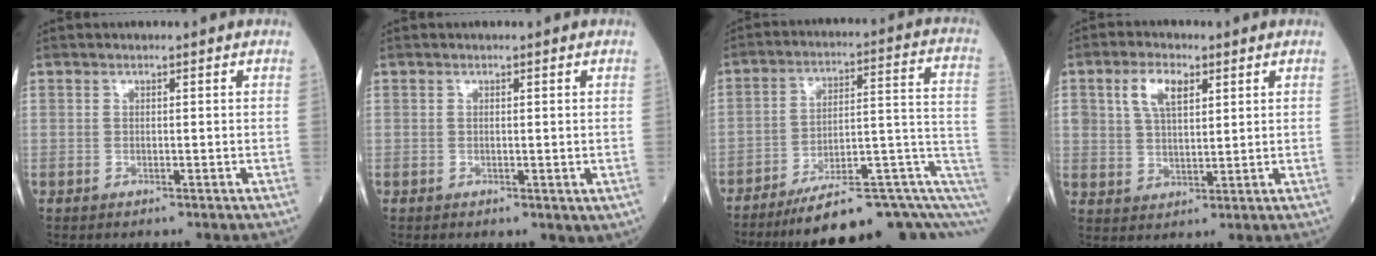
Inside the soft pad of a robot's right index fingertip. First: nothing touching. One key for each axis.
{"total": 1.2, "fx": 0.2, "fy": 0.7, "fz": 0.9, "tx": -0.013, "ty": -0.005, "tz": 0.008}
{"total": 19.6, "fx": -11.1, "fy": 3.1, "fz": 15.9, "tx": -0.154, "ty": 0.053, "tz": -0.161}
{"total": 6.1, "fx": 2.7, "fy": 3.0, "fz": 4.6, "tx": -0.094, "ty": 0.011, "tz": 0.056}